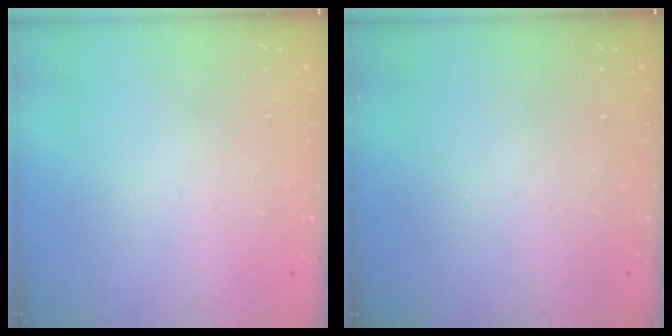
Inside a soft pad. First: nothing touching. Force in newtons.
{"total": 0.0}